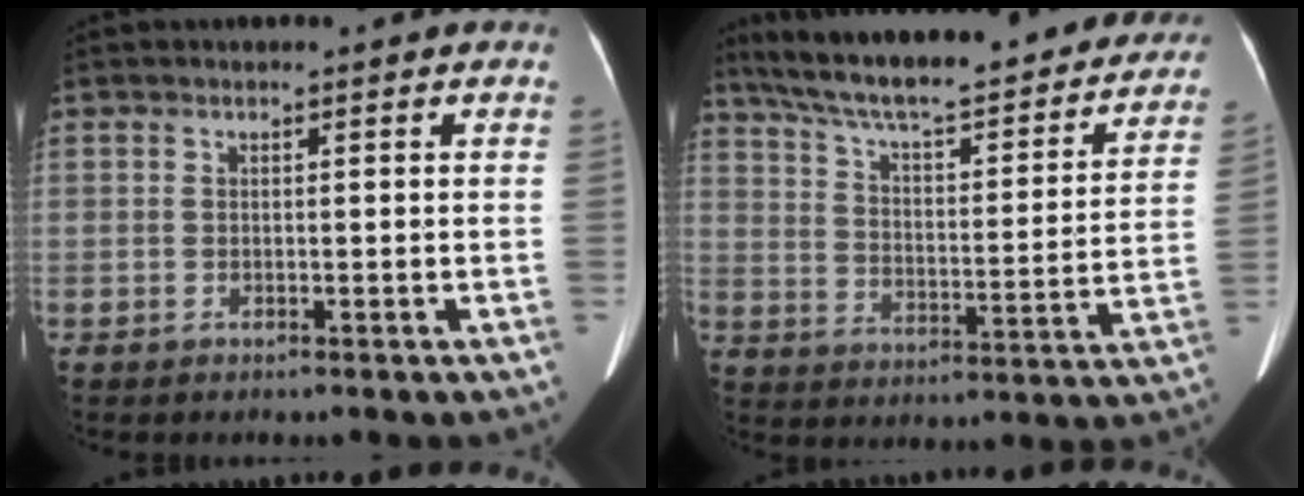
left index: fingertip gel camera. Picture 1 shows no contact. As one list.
[{"total": 31.6, "force": [27.2, 6.3, 14.8], "torque": [-0.242, -0.026, 0.359]}]